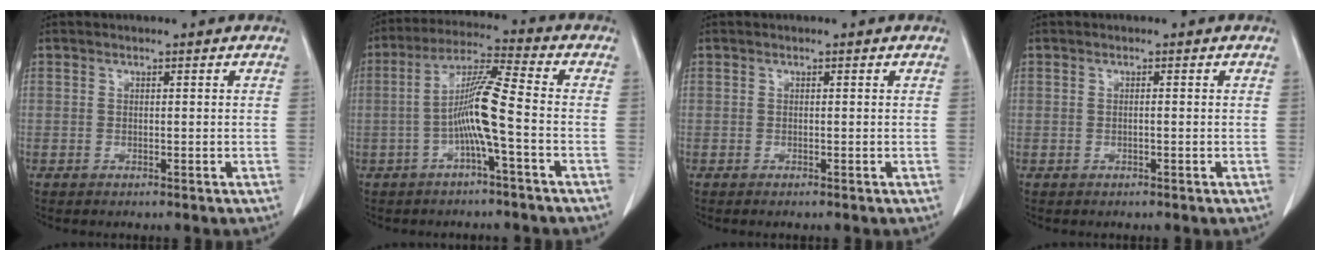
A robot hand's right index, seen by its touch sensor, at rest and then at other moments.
{"total": 9.0, "force": [-2.2, -0.2, 8.7], "torque": [-0.172, 0.017, -0.044]}
{"total": 0.7, "force": [-0.3, 0.4, 0.5], "torque": [-0.013, -0.001, -0.004]}
{"total": 0.7, "force": [-0.1, 0.3, 0.7], "torque": [-0.017, 0.003, -0.001]}